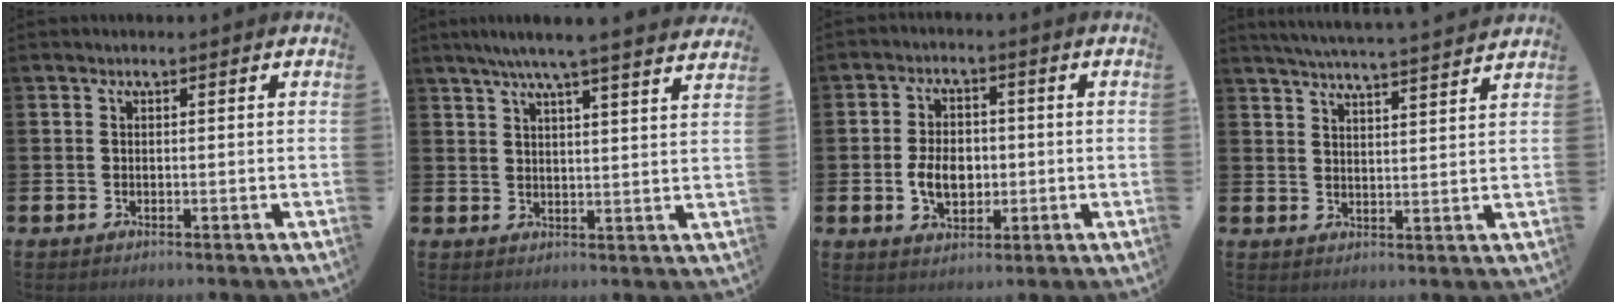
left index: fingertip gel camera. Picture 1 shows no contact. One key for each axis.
{"total": 6.1, "fx": 5.5, "fy": -0.4, "fz": 2.5, "tx": -0.053, "ty": -0.027, "tz": 0.094}
{"total": 5.4, "fx": -0.6, "fy": 3.8, "fz": 3.7, "tx": -0.052, "ty": 0.002, "tz": -0.018}
{"total": 5.2, "fx": 5.0, "fy": -0.7, "fz": 0.9, "tx": -0.026, "ty": -0.035, "tz": 0.086}